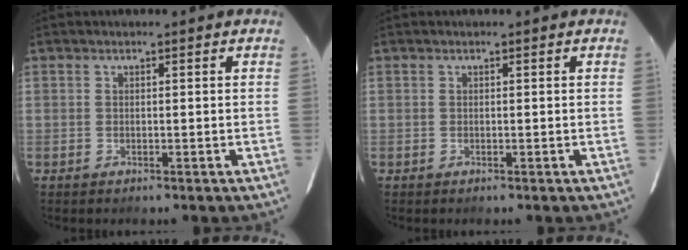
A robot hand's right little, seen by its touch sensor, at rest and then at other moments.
{"total": 0.0}